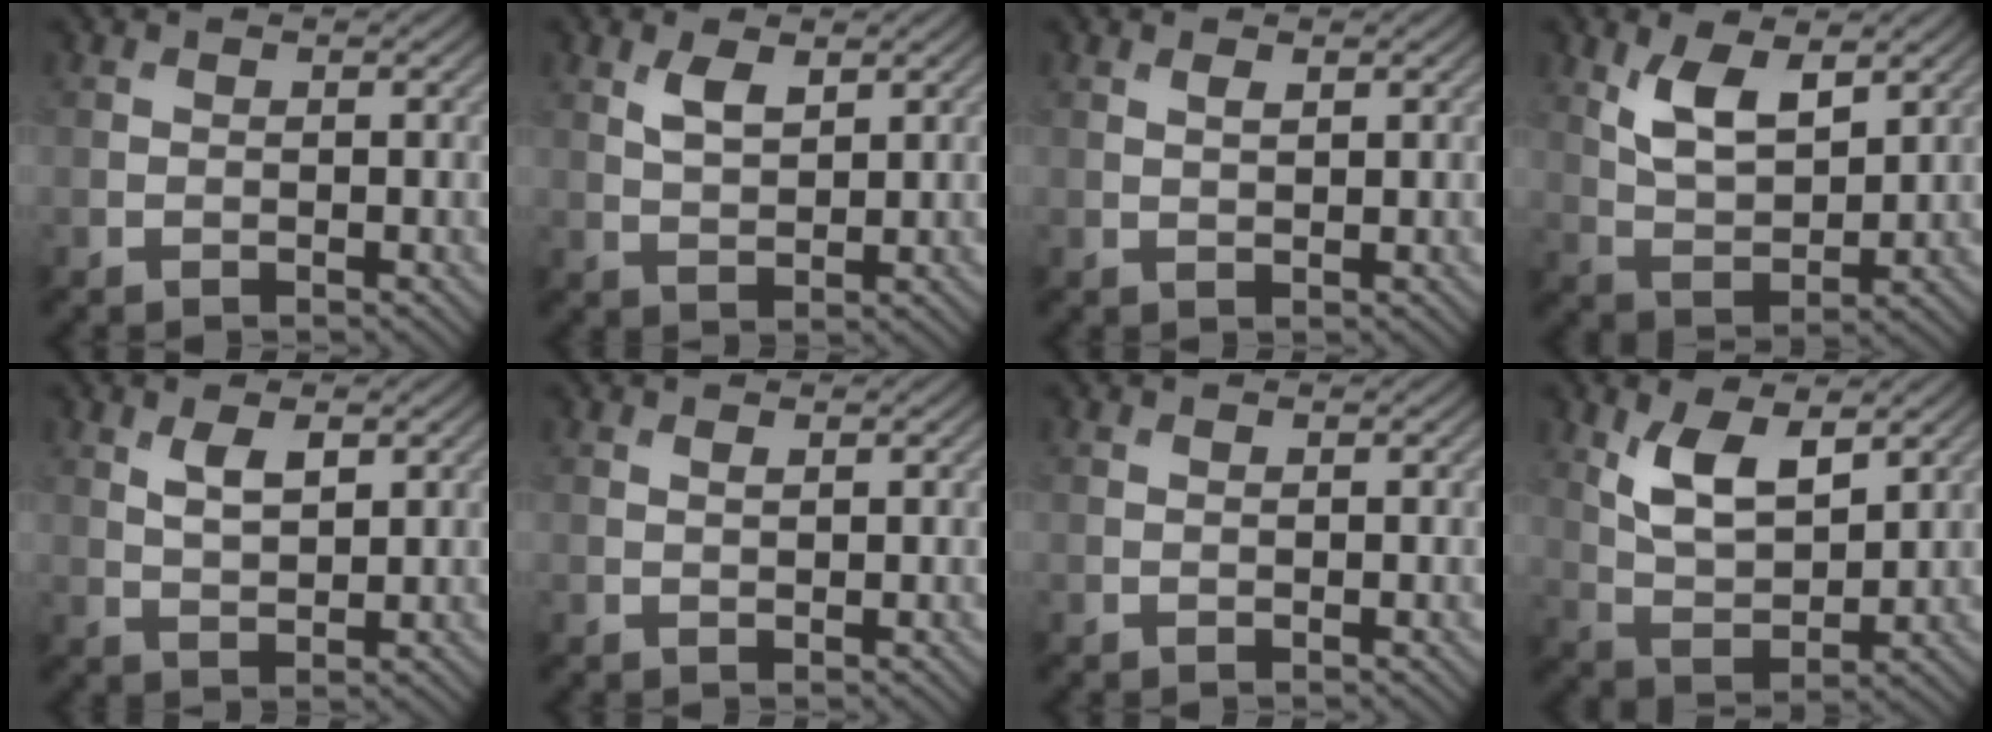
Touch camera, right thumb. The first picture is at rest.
{"total": 3.3, "force": [1.7, 1.5, 2.4], "torque": [-0.055, -0.003, 0.037]}
{"total": 1.1, "force": [0.6, 0.4, 0.8], "torque": [-0.018, -0.002, 0.014]}
{"total": 7.1, "force": [3.4, 3.2, 5.2], "torque": [-0.111, -0.010, 0.069]}
{"total": 3.6, "force": [1.7, 1.5, 2.8], "torque": [-0.061, -0.003, 0.036]}
{"total": 0.7, "force": [0.5, 0.2, 0.5], "torque": [-0.010, -0.001, 0.010]}
{"total": 0.0}
{"total": 7.8, "force": [3.7, 3.6, 5.8], "torque": [-0.123, -0.009, 0.074]}